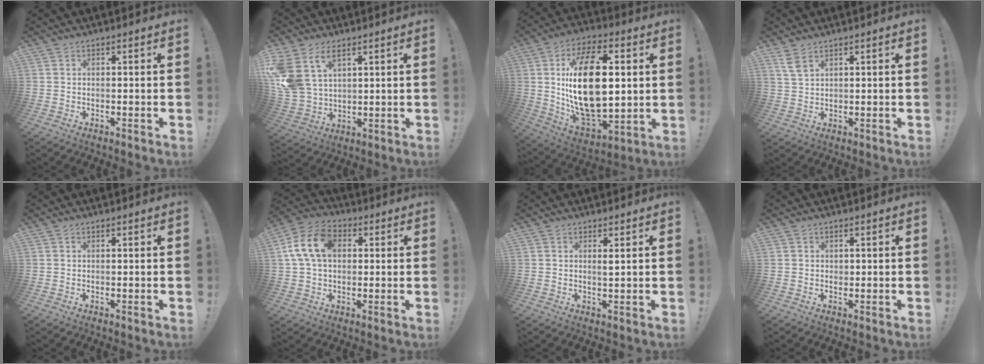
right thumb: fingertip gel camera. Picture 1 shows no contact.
{"total": 11.9, "force": [6.5, 7.6, 6.6], "torque": [-0.145, -0.031, 0.129]}
{"total": 25.7, "force": [4.0, 14.0, 21.2], "torque": [-0.402, -0.014, 0.069]}
{"total": 4.2, "force": [2.7, 1.6, 2.8], "torque": [-0.055, -0.012, 0.049]}
{"total": 0.0}
{"total": 13.7, "force": [3.1, 9.5, 9.4], "torque": [-0.175, 0.011, 0.058]}
{"total": 1.5, "force": [0.8, -0.1, 1.2], "torque": [-0.004, -0.011, 0.008]}
{"total": 0.8, "force": [0.4, 0.7, 0.1], "torque": [0.004, -0.001, 0.005]}